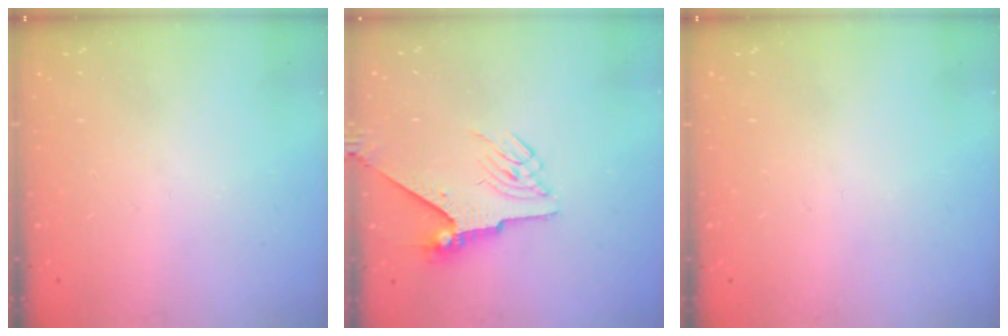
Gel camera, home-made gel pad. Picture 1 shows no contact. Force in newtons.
{"total": 5.5, "press": 5.4, "slide": 1.2}
{"total": 0.0}